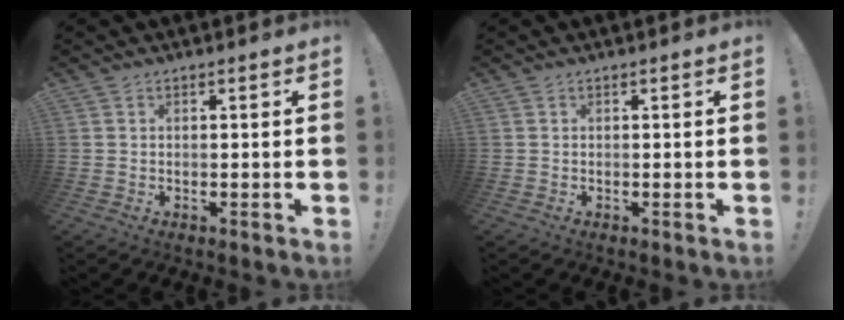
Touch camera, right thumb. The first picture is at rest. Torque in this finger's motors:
{"motor_torque": [-0.01, 0.00, 0.13, -0.04, 0.00]}